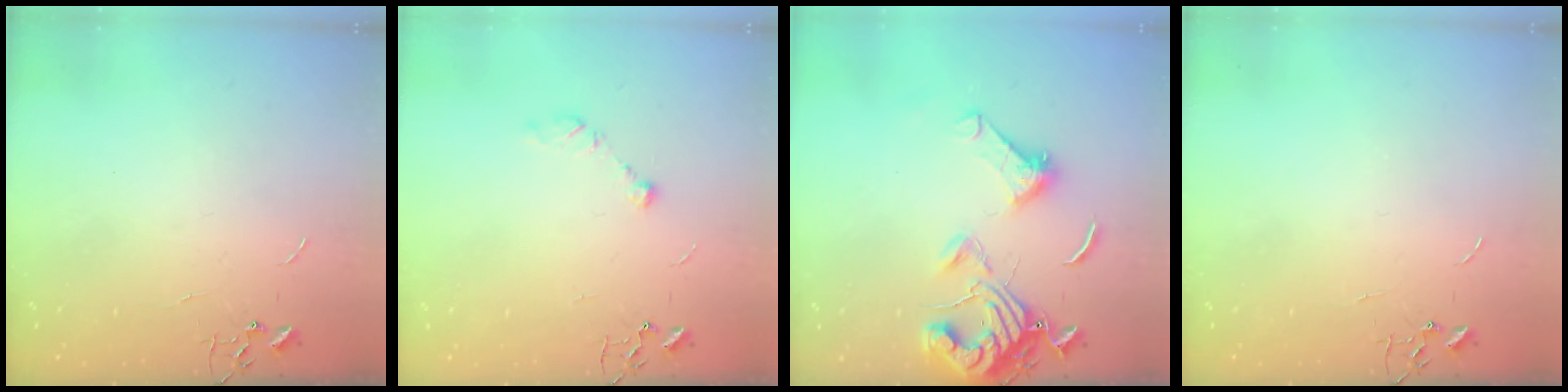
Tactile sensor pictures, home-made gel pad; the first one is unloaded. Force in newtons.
{"total": 7.5, "press": 7.4, "slide": 0.8}
{"total": 15.1, "press": 15.0, "slide": 1.8}
{"total": 0.0}